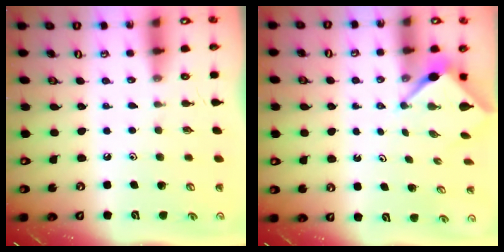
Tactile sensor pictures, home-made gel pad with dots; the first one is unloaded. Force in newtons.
{"total": 2.7, "press": 2.7, "slide": 0.1}